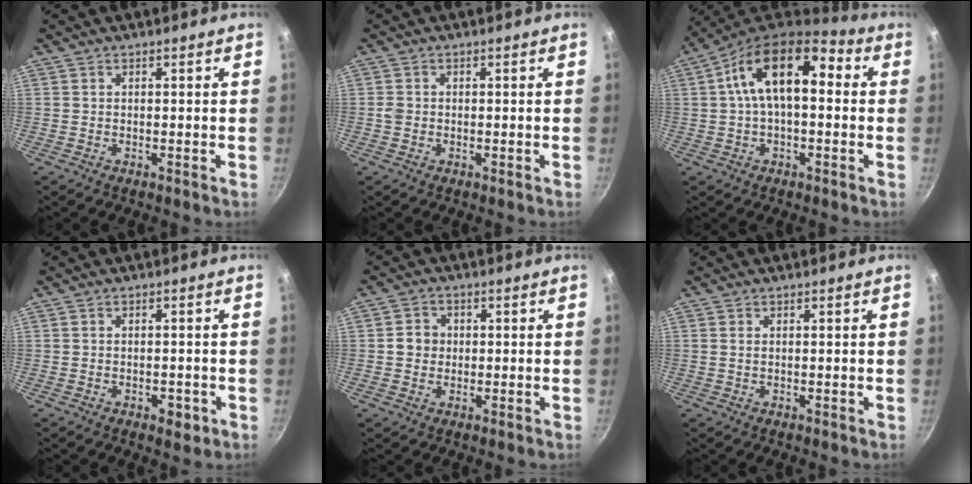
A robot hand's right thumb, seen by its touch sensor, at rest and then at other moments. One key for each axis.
{"total": 1.3, "fx": -0.1, "fy": 1.1, "fz": 0.7, "tx": -0.013, "ty": 0.002, "tz": -0.003}
{"total": 16.0, "fx": 2.6, "fy": 8.4, "fz": 13.4, "tx": -0.212, "ty": 0.043, "tz": 0.032}
{"total": 2.6, "fx": -1.2, "fy": 1.5, "fz": 1.8, "tx": -0.016, "ty": 0.005, "tz": -0.013}
{"total": 3.9, "fx": 0.1, "fy": 3.5, "fz": 1.6, "tx": -0.010, "ty": 0.008, "tz": -0.002}
{"total": 0.7, "fx": 0.2, "fy": 0.4, "fz": 0.5, "tx": -0.015, "ty": 0.001, "tz": 0.006}